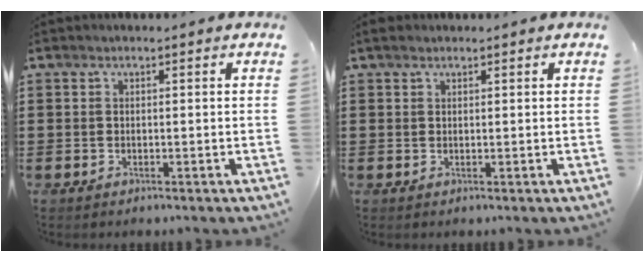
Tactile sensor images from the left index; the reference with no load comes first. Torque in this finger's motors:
{"motor_torque": [-0.58, 0.57, -0.75, -0.03]}